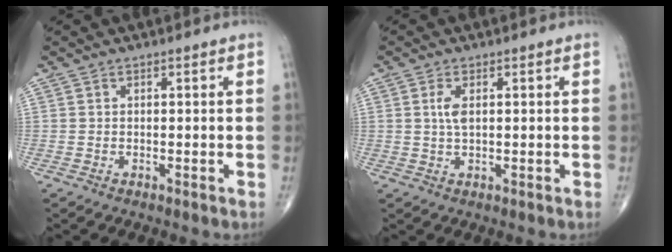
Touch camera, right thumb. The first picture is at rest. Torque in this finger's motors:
{"motor_torque": [0.62, 0.85, 0.67, -0.09, 0.02]}